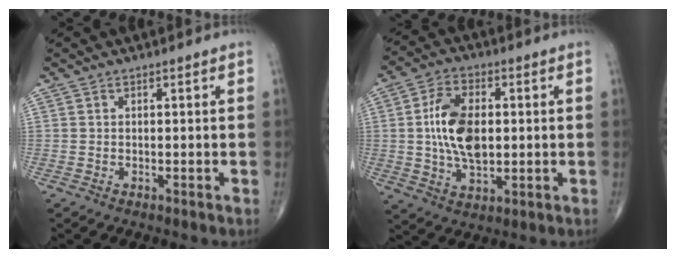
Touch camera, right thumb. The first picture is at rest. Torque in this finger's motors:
{"motor_torque": [1.00, 2.12, 1.33, 0.01, 0.14]}